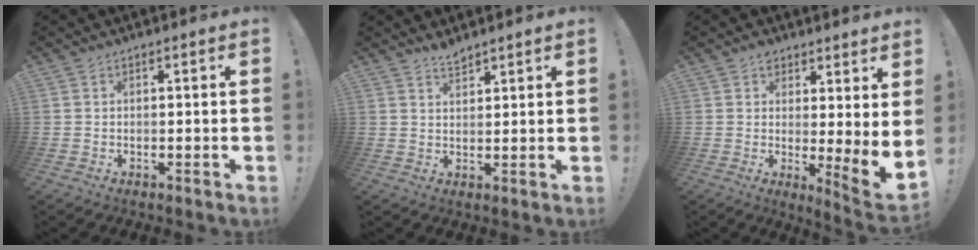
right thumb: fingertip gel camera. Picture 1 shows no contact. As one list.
[{"total": 3.1, "force": [2.9, 0.7, 0.8], "torque": [-0.007, -0.020, 0.051]}, {"total": 4.8, "force": [1.6, 0.4, 4.5], "torque": [-0.056, -0.034, 0.027]}]